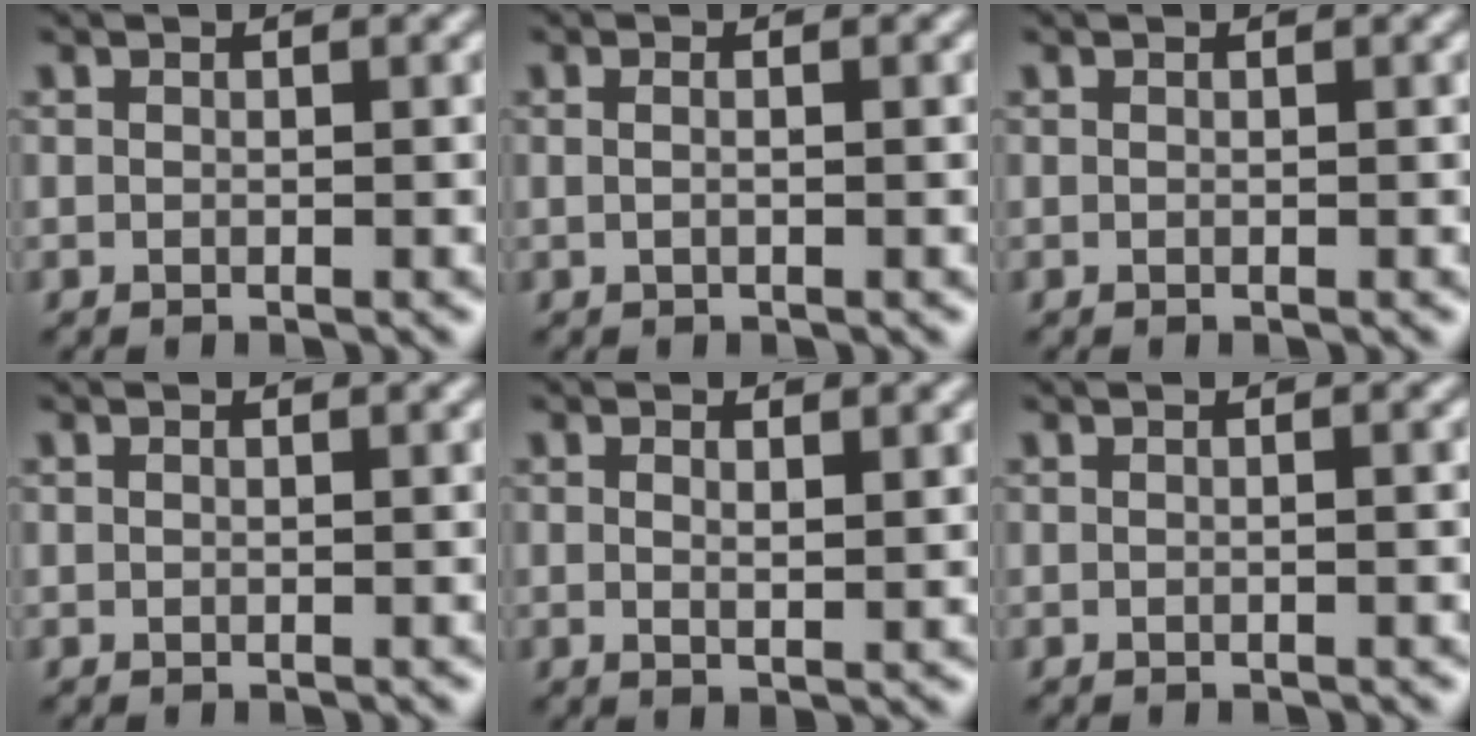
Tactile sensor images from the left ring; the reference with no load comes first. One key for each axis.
{"total": 1.6, "fx": 0.6, "fy": 0.8, "fz": 1.3, "tx": -0.008, "ty": -0.001, "tz": -0.010}
{"total": 0.0}
{"total": 0.0}
{"total": 1.6, "fx": 0.7, "fy": 0.4, "fz": 1.4, "tx": -0.023, "ty": -0.004, "tz": 0.013}
{"total": 0.8, "fx": -0.1, "fy": 0.2, "fz": 0.8, "tx": -0.009, "ty": 0.000, "tz": -0.003}